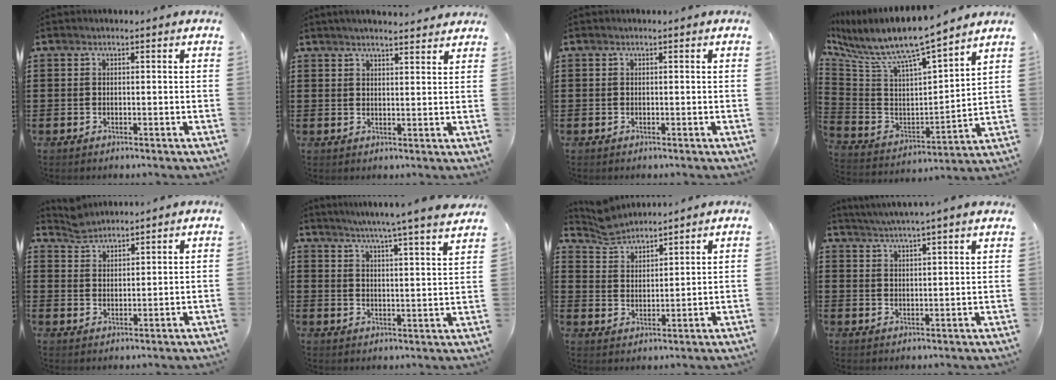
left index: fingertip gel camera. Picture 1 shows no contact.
{"total": 2.7, "force": [2.6, 0.0, 0.6], "torque": [-0.018, -0.005, 0.049]}
{"total": 0.0}
{"total": 8.0, "force": [7.0, 0.7, 3.8], "torque": [-0.110, -0.060, 0.112]}
{"total": 2.9, "force": [2.8, 0.3, -0.4], "torque": [-0.002, -0.004, 0.056]}
{"total": 5.0, "force": [4.5, -1.3, 1.6], "torque": [-0.049, -0.037, 0.072]}
{"total": 4.4, "force": [4.2, 0.9, 0.2], "torque": [-0.023, -0.010, 0.079]}
{"total": 3.6, "force": [3.4, -1.0, 0.6], "torque": [-0.023, -0.018, 0.059]}